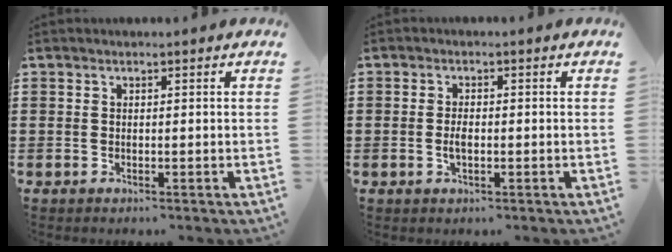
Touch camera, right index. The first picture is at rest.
{"total": 2.2, "force": [-0.4, 1.0, 1.9], "torque": [-0.044, -0.002, -0.011]}